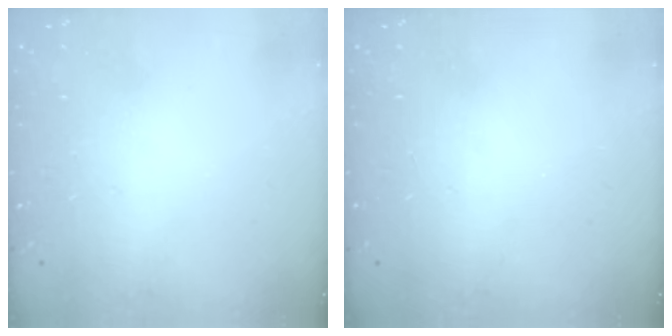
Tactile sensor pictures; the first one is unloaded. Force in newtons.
{"total": 0.0}